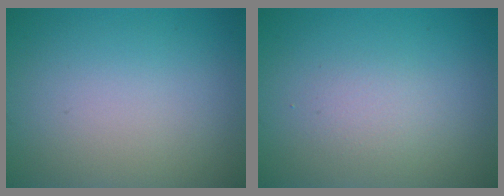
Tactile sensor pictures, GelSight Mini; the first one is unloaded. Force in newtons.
{"total": 1.5, "press": 1.4, "slide": 0.1}